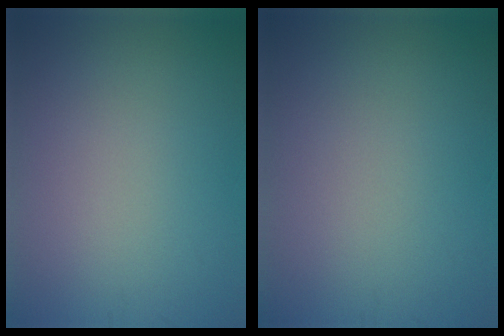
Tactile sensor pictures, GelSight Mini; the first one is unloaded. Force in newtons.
{"total": 0.0}